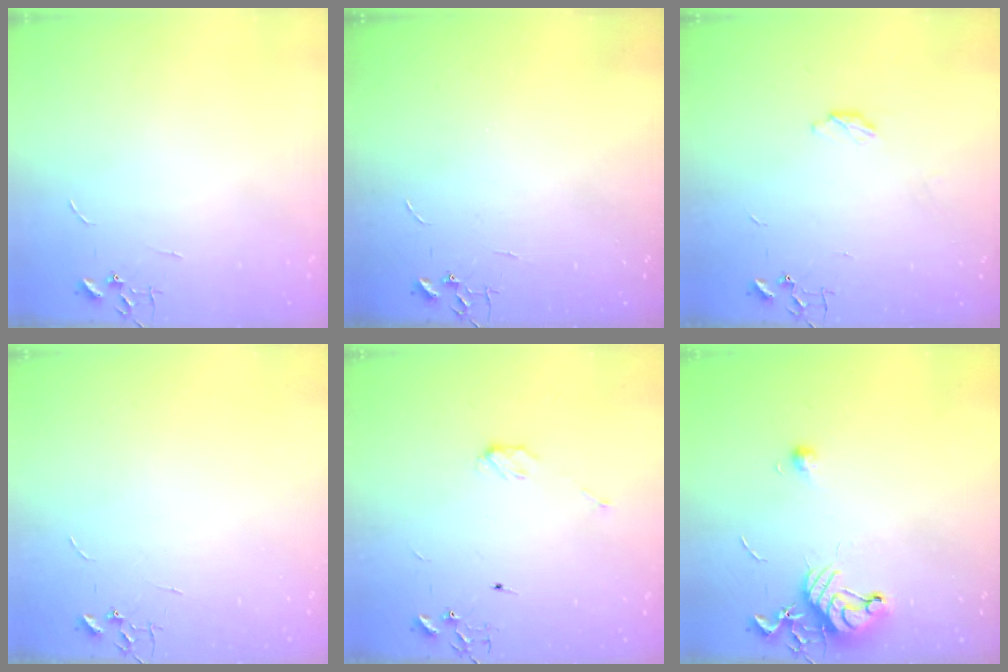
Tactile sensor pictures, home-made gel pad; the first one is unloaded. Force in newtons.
{"total": 0.0}
{"total": 3.4, "press": 3.4, "slide": 0.5}
{"total": 0.0}
{"total": 4.0, "press": 3.9, "slide": 0.3}
{"total": 10.6, "press": 10.5, "slide": 1.2}